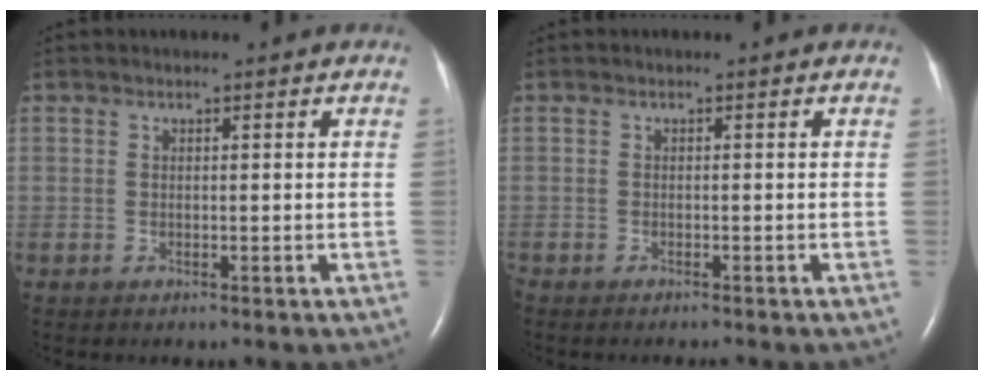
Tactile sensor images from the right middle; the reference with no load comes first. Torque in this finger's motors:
{"motor_torque": [-0.08, 0.05, -0.02, 0.00]}